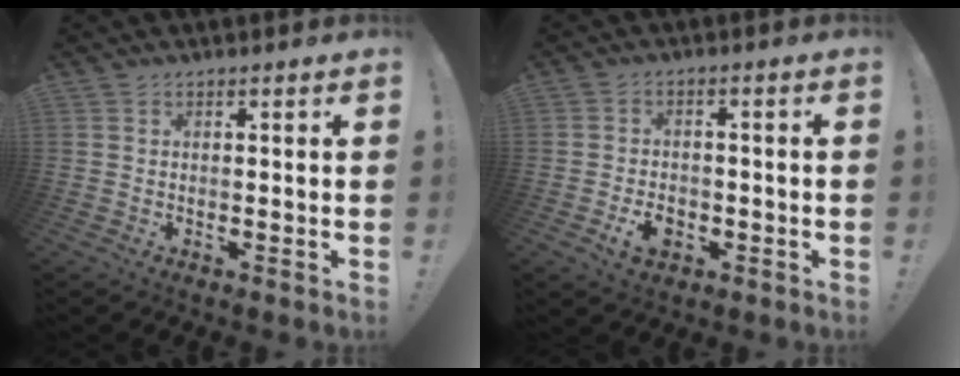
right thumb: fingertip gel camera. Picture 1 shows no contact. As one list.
[{"total": 5.6, "force": [-2.5, 4.0, 3.1], "torque": [-0.040, 0.009, -0.044]}]